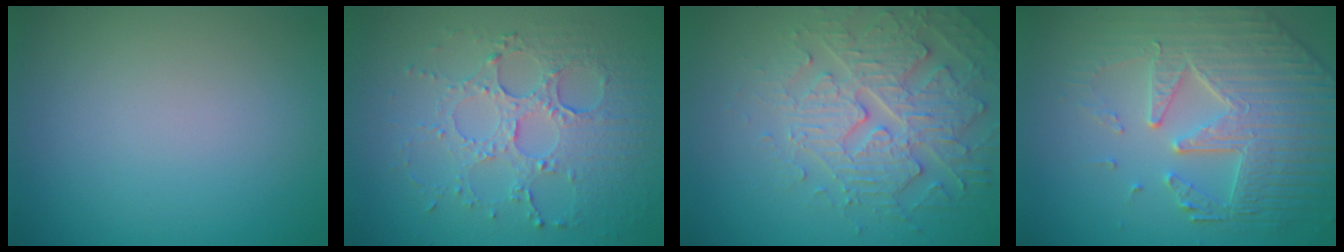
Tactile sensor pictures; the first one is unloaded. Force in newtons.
{"total": 5.4, "press": 3.8, "slide": 3.8}
{"total": 4.5, "press": 4.5, "slide": 0.4}
{"total": 6.7, "press": 5.5, "slide": 3.8}